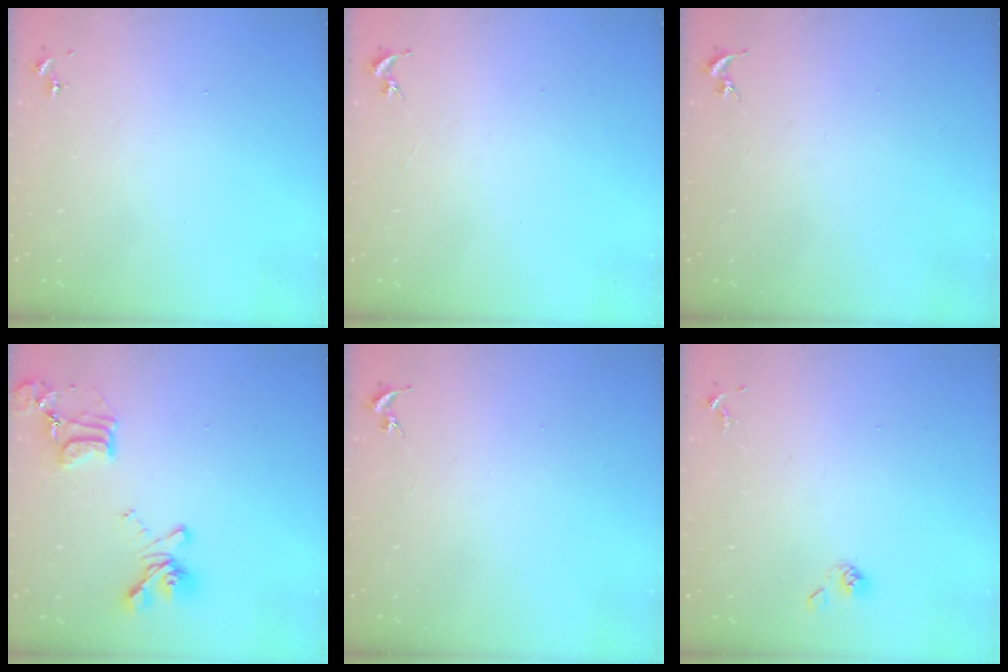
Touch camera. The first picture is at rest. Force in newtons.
{"total": 0.0}
{"total": 0.0}
{"total": 16.9, "press": 16.8, "slide": 1.2}
{"total": 0.0}
{"total": 3.6, "press": 3.4, "slide": 1.2}